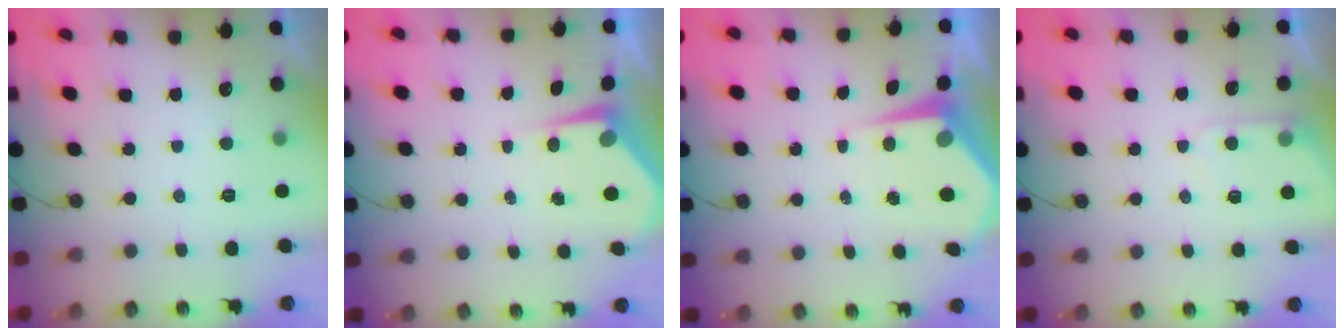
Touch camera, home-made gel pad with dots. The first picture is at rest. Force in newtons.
{"total": 4.4, "press": 4.4, "slide": 0.4}
{"total": 6.6, "press": 6.5, "slide": 0.9}
{"total": 6.5, "press": 6.4, "slide": 0.6}